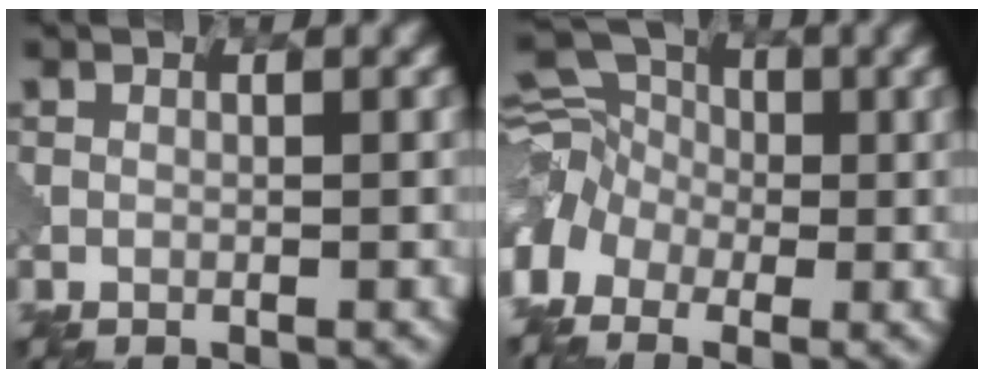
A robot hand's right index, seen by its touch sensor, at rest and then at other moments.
{"total": 4.9, "force": [-2.5, 3.7, 1.9], "torque": [-0.055, 0.005, -0.046]}